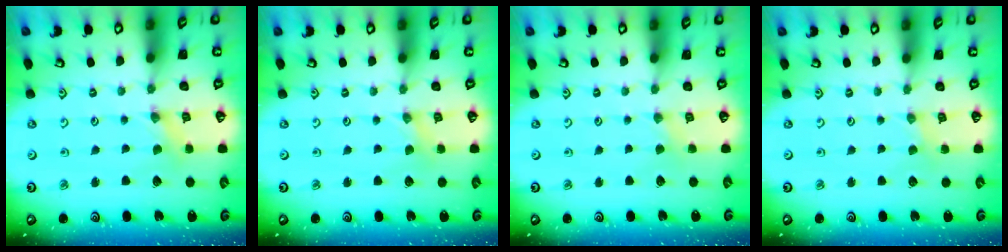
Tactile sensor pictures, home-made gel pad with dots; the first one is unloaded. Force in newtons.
{"total": 0.0}
{"total": 1.4, "press": 1.4, "slide": 0.3}
{"total": 0.5, "press": 0.5, "slide": 0.1}